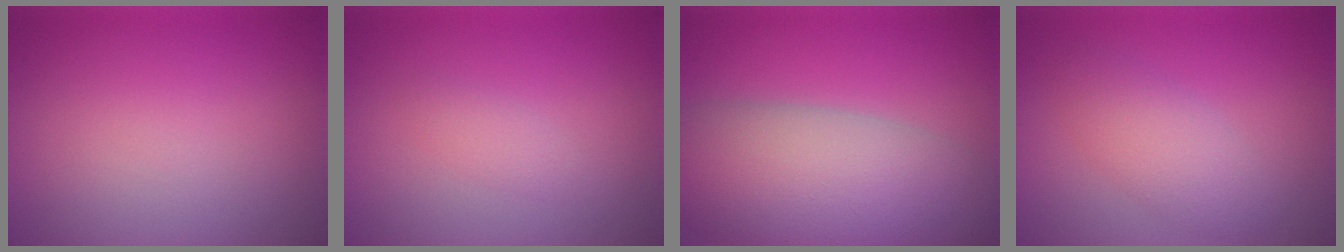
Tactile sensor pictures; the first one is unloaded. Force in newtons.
{"total": 1.2, "press": 1.2, "slide": 0.0}
{"total": 10.1, "press": 10.0, "slide": 0.6}
{"total": 3.1, "press": 3.1, "slide": 0.1}